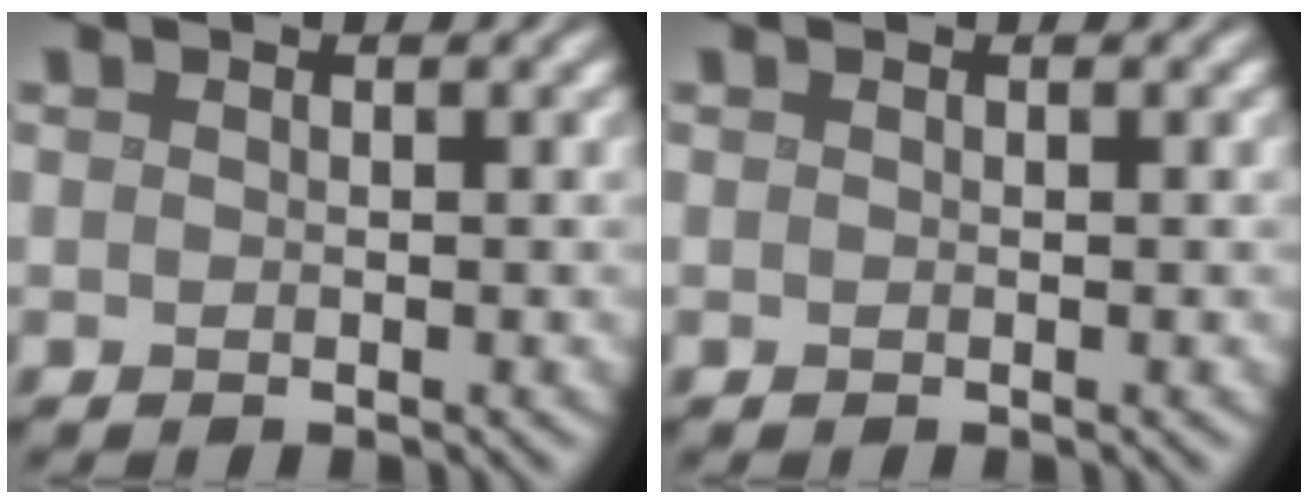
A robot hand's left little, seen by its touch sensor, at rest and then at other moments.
{"total": 0.0}